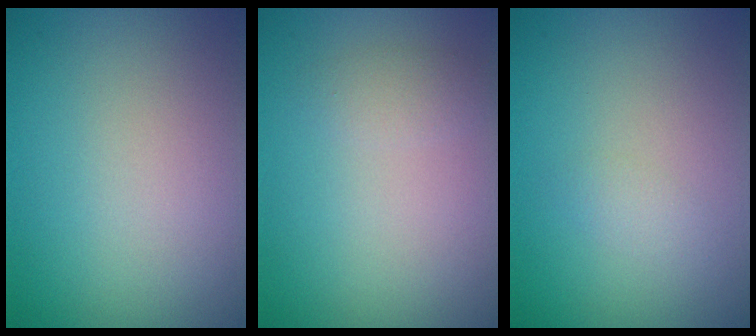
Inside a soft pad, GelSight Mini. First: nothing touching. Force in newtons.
{"total": 1.2, "press": 1.2, "slide": 0.1}
{"total": 0.9, "press": 0.9, "slide": 0.0}